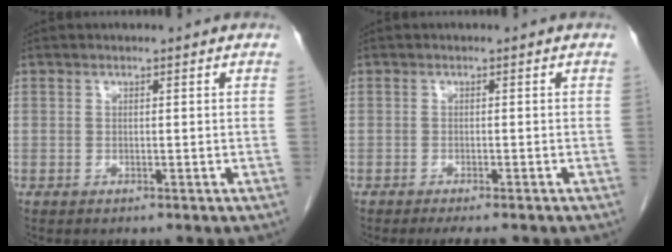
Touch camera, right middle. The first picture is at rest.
{"total": 4.5, "force": [-3.7, 0.8, 2.3], "torque": [-0.024, -0.009, -0.050]}